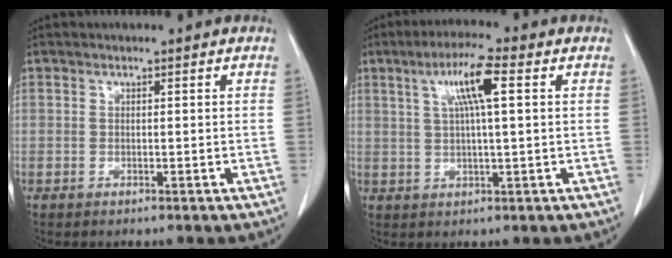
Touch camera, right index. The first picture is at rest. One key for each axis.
{"total": 7.3, "fx": 2.4, "fy": 0.3, "fz": 6.9, "tx": -0.127, "ty": 0.010, "tz": 0.042}